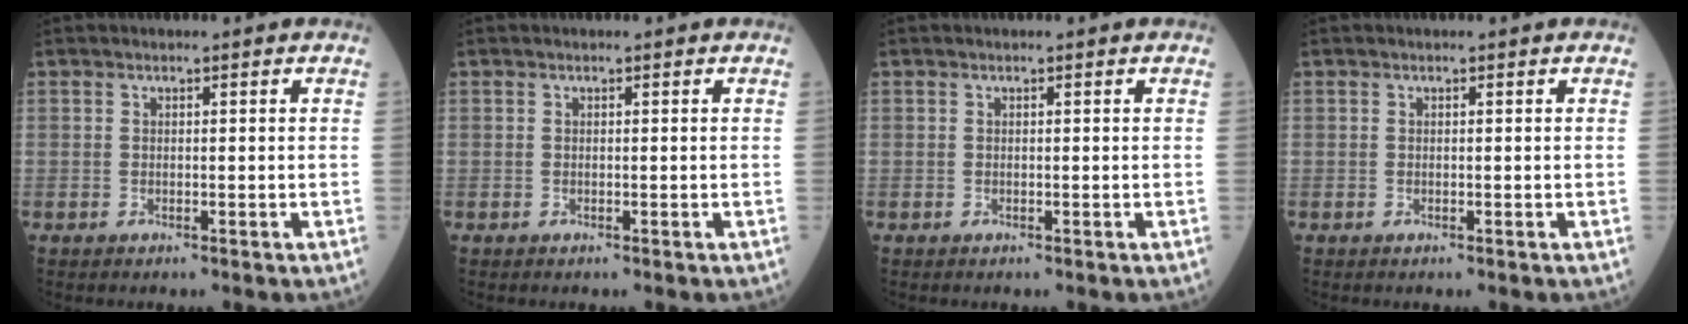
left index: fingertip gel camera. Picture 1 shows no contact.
{"total": 0.0}
{"total": 0.0}
{"total": 0.0}